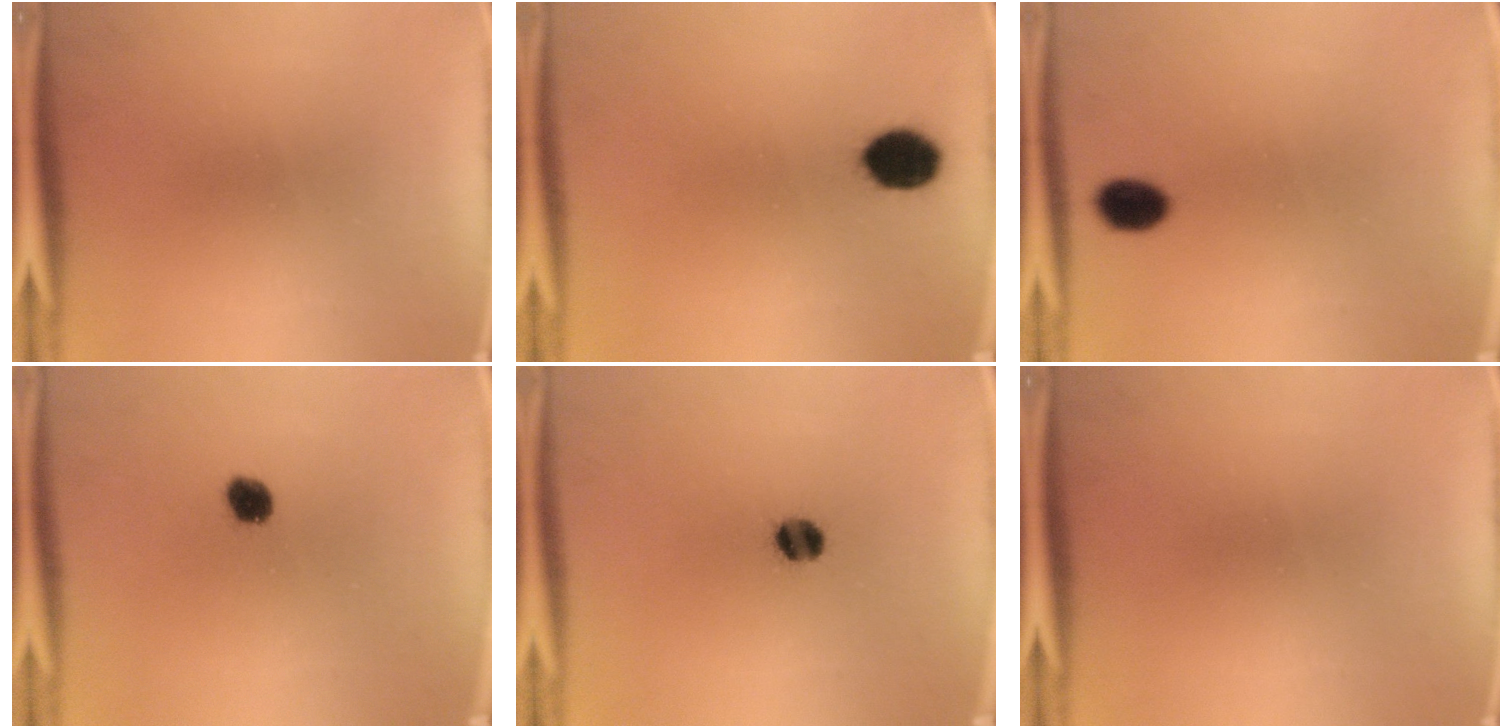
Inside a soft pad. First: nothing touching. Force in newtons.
{"total": 7.0}
{"total": 4.6}
{"total": 3.5}
{"total": 4.4}
{"total": 0.0}